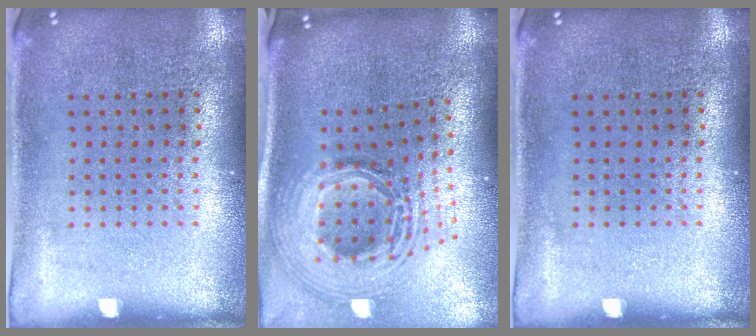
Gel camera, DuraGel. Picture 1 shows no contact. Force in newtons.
{"total": 2.9, "press": 2.1, "slide": 2.1}
{"total": 0.0}